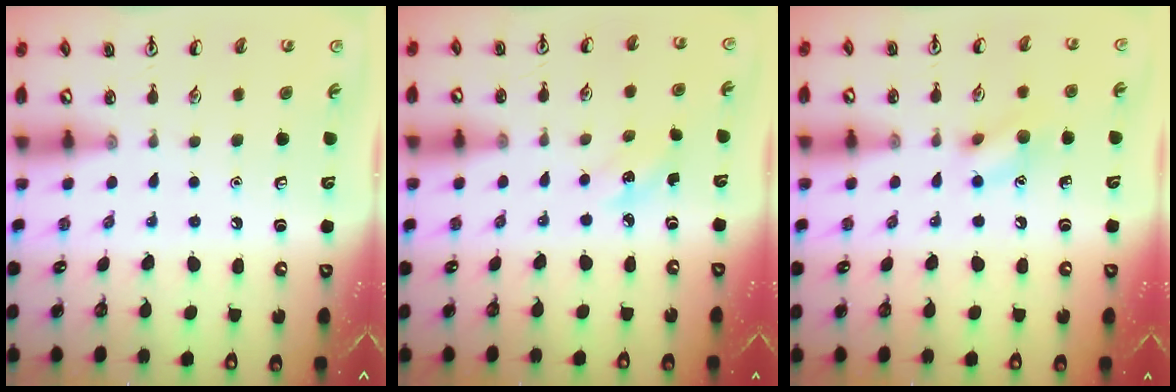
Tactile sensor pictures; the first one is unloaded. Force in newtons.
{"total": 2.7, "press": 2.5, "slide": 1.0}
{"total": 8.8, "press": 8.7, "slide": 0.9}